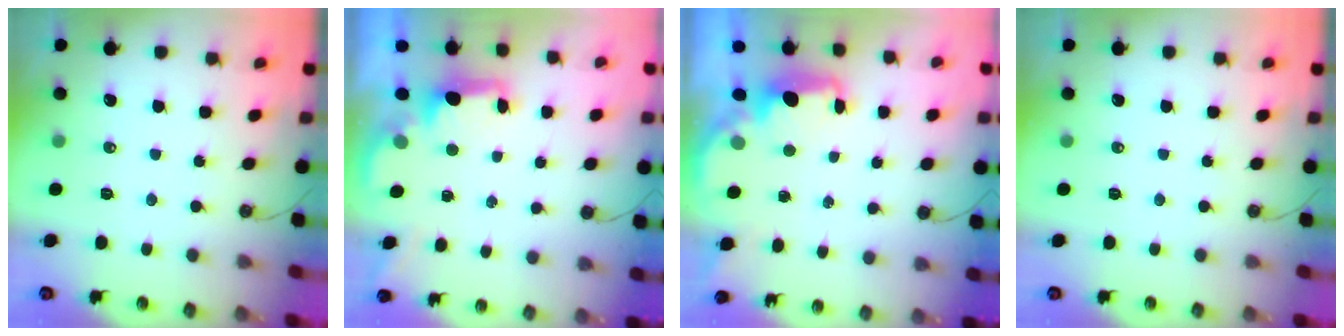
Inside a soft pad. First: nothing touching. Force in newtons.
{"total": 2.1, "press": 1.9, "slide": 0.8}
{"total": 2.8, "press": 2.7, "slide": 0.9}
{"total": 0.0}